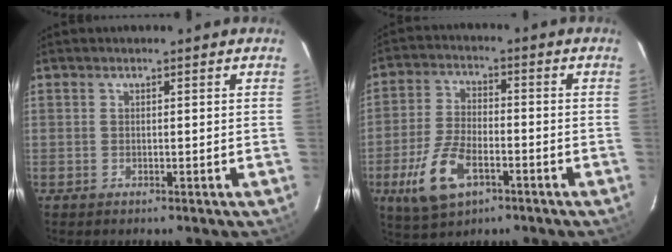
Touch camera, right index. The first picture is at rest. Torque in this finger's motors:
{"motor_torque": [1.10, -1.03, 0.64, 0.16]}